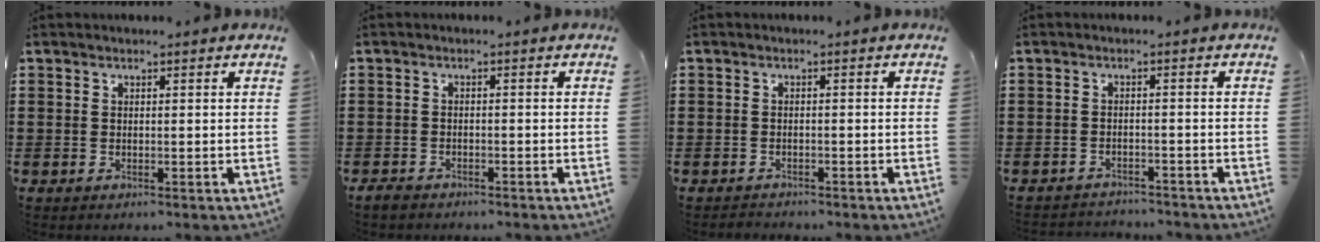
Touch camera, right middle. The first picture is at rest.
{"total": 1.5, "force": [-1.4, 0.4, 0.3], "torque": [-0.019, -0.003, -0.031]}
{"total": 1.2, "force": [-1.2, 0.2, -0.1], "torque": [-0.003, 0.001, -0.027]}
{"total": 2.1, "force": [-2.1, 0.1, 0.0], "torque": [-0.009, -0.005, -0.044]}